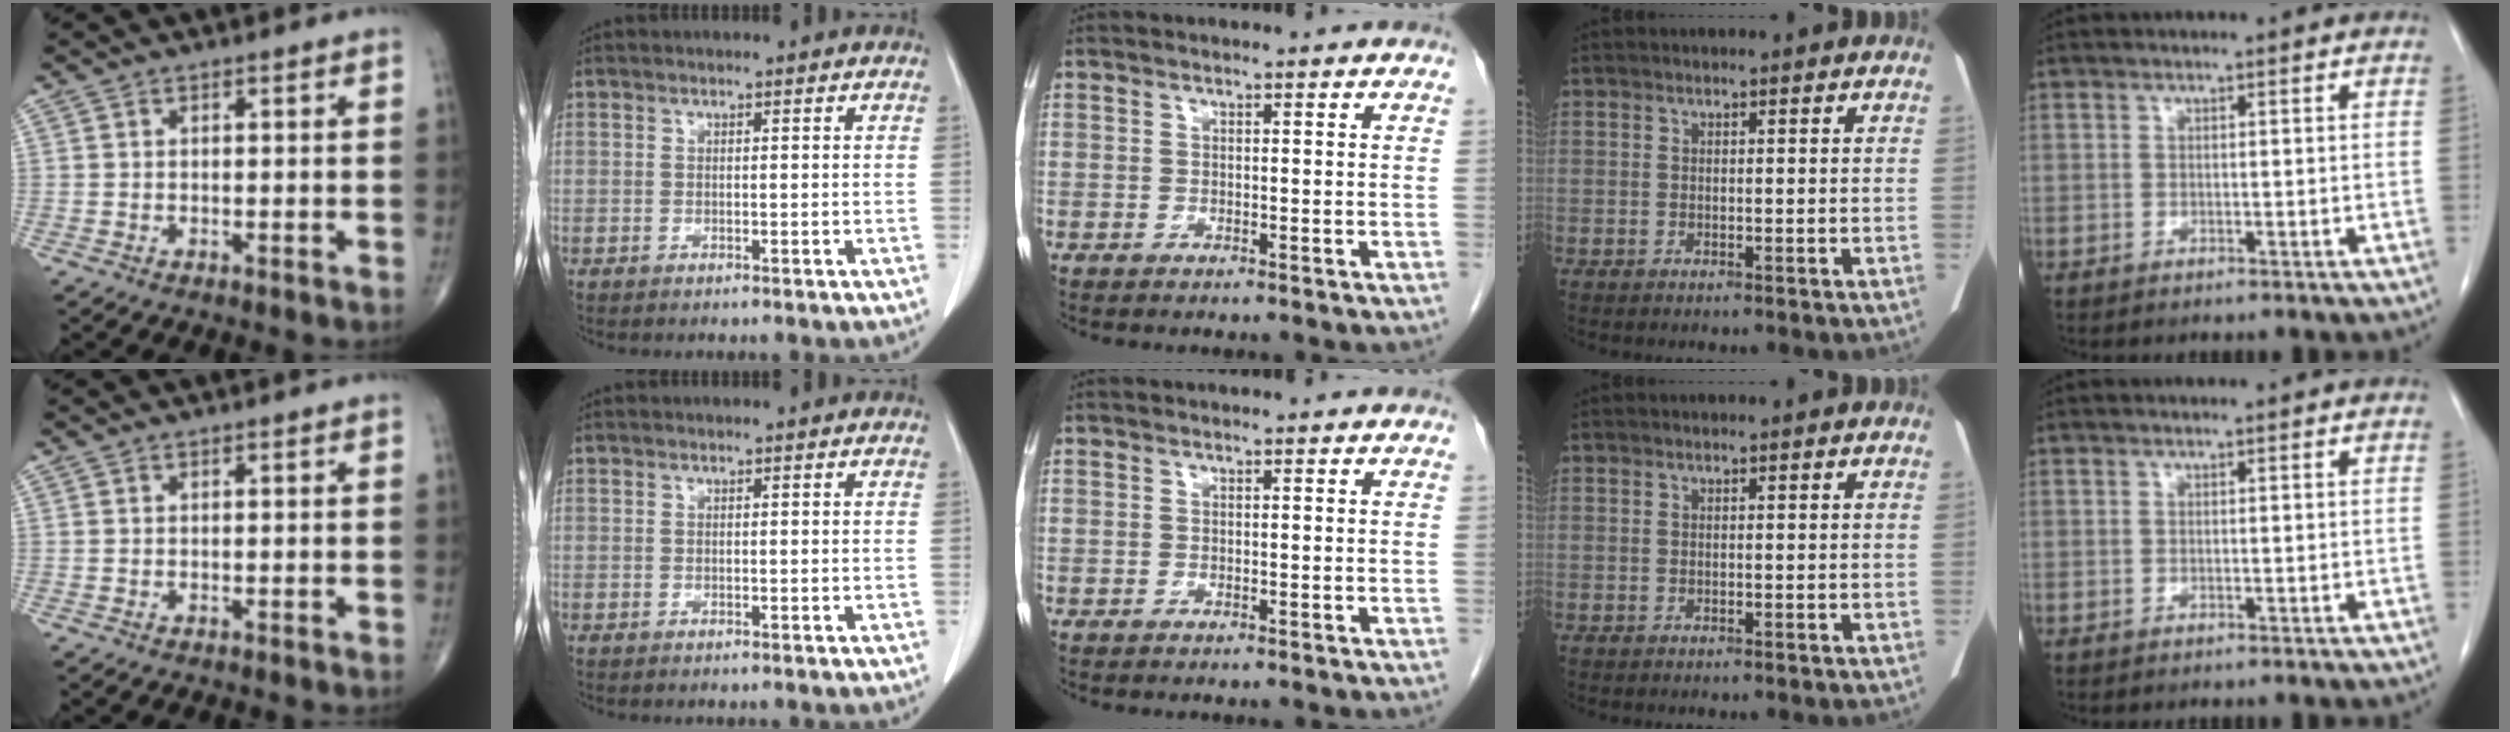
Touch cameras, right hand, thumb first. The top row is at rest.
{}